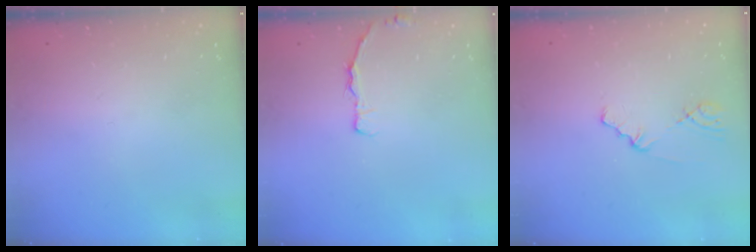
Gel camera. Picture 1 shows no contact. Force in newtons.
{"total": 3.5, "press": 3.4, "slide": 0.5}
{"total": 1.2, "press": 1.2, "slide": 0.2}